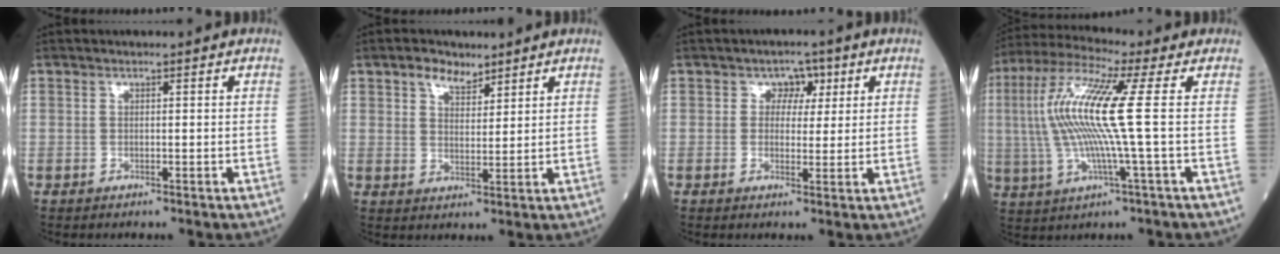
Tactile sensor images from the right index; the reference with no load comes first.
{"total": 4.0, "force": [3.0, 2.0, 1.8], "torque": [-0.038, 0.007, 0.057]}
{"total": 3.3, "force": [1.3, 2.6, 1.7], "torque": [-0.012, 0.007, 0.016]}
{"total": 13.8, "force": [1.1, -0.3, 13.8], "torque": [-0.301, 0.012, 0.014]}